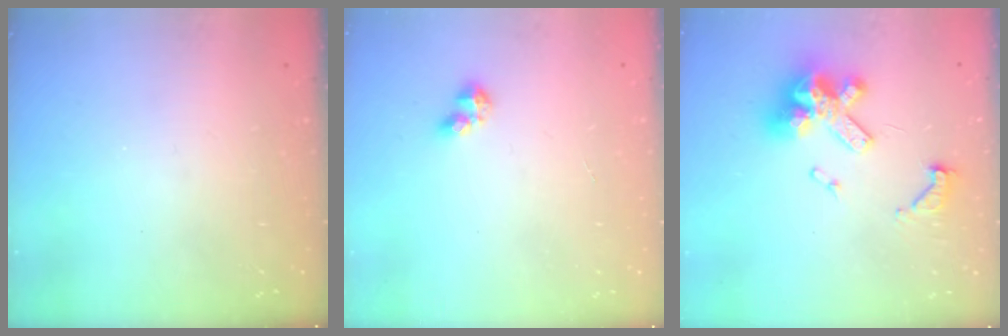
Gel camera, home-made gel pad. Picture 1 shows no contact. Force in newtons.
{"total": 3.4, "press": 3.4, "slide": 0.5}
{"total": 14.9, "press": 14.8, "slide": 1.6}